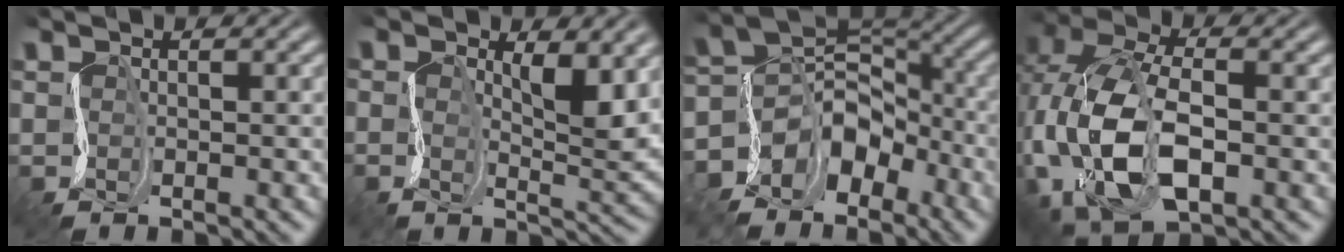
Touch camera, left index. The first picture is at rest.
{"total": 3.6, "force": [0.5, 1.3, 3.4], "torque": [-0.064, -0.003, 0.005]}
{"total": 7.6, "force": [-5.1, 5.2, 2.2], "torque": [-0.024, 0.004, -0.105]}
{"total": 11.7, "force": [-2.9, 6.9, 9.0], "torque": [-0.208, -0.009, -0.051]}